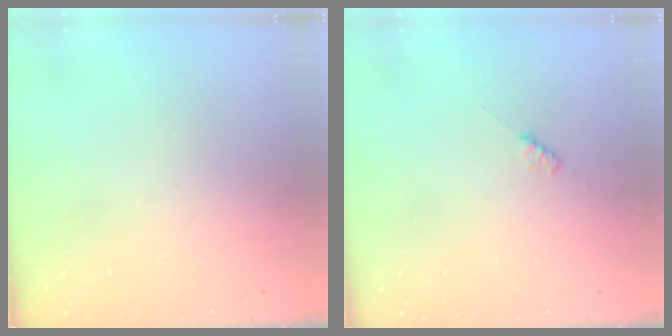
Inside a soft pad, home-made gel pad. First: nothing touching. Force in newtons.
{"total": 2.2, "press": 2.2, "slide": 0.4}